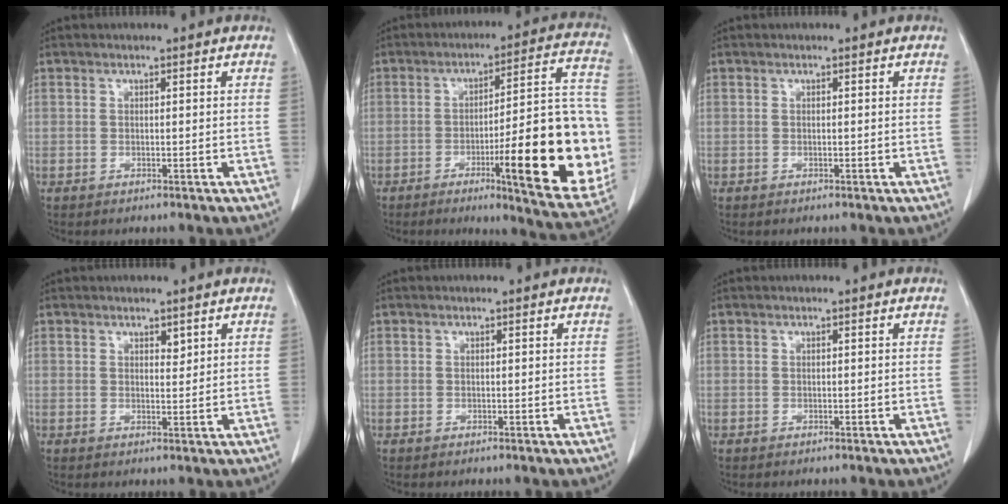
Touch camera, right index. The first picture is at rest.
{"total": 22.4, "force": [-5.0, 3.2, 21.6], "torque": [-0.226, 0.016, -0.059]}
{"total": 0.0}
{"total": 1.3, "force": [0.9, 0.5, 0.7], "torque": [-0.011, -0.005, 0.014]}
{"total": 0.0}
{"total": 0.0}